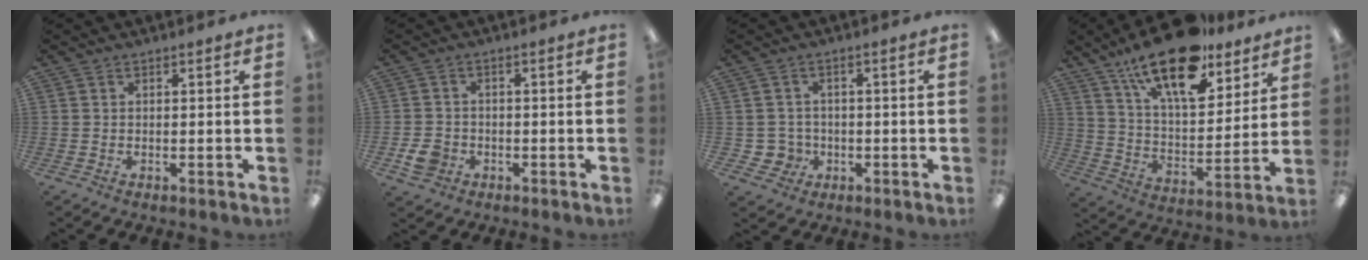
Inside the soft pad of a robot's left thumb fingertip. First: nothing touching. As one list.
[{"total": 4.4, "force": [-1.7, 3.6, 1.8], "torque": [-0.031, 0.001, -0.033]}, {"total": 4.3, "force": [-0.9, 4.1, 0.8], "torque": [-0.027, 0.008, -0.015]}, {"total": 20.9, "force": [14.8, 8.2, 12.3], "torque": [-0.209, -0.081, 0.255]}]